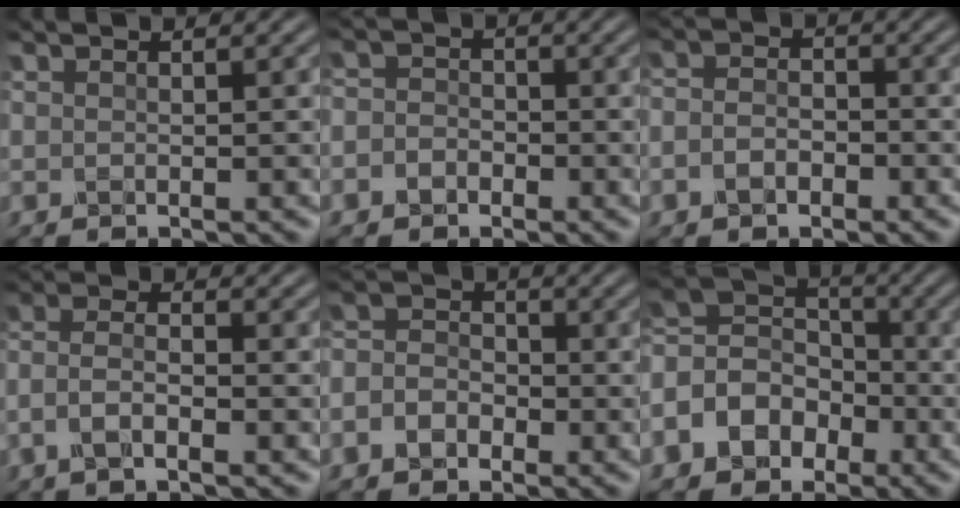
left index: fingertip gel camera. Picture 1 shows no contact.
{"total": 2.3, "force": [-1.0, 2.0, 0.6], "torque": [0.008, 0.007, -0.029]}
{"total": 2.4, "force": [-1.2, 1.7, 1.2], "torque": [-0.025, 0.005, -0.030]}
{"total": 3.4, "force": [-1.5, 1.3, 2.7], "torque": [-0.058, 0.008, -0.037]}
{"total": 3.4, "force": [-1.4, 2.7, 1.5], "torque": [-0.023, 0.005, -0.037]}
{"total": 7.7, "force": [-2.9, 6.2, 3.4], "torque": [-0.078, 0.009, -0.076]}